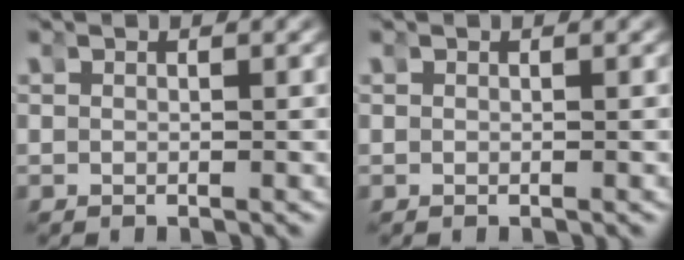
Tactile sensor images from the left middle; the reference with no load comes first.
{"total": 0.0}